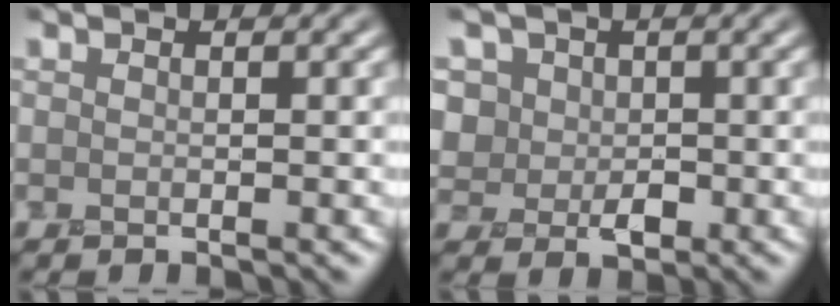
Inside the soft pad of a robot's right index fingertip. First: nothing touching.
{"total": 3.2, "force": [1.1, 2.9, 0.8], "torque": [-0.017, 0.007, 0.013]}